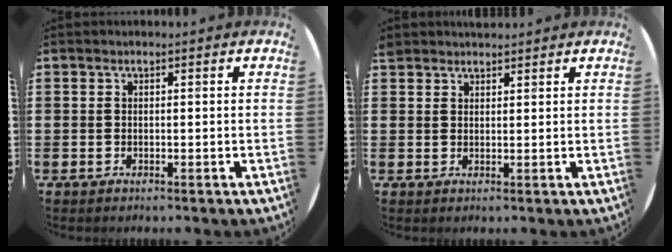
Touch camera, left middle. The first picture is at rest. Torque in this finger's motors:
{"motor_torque": [0.52, -0.51, 0.01, 0.02]}